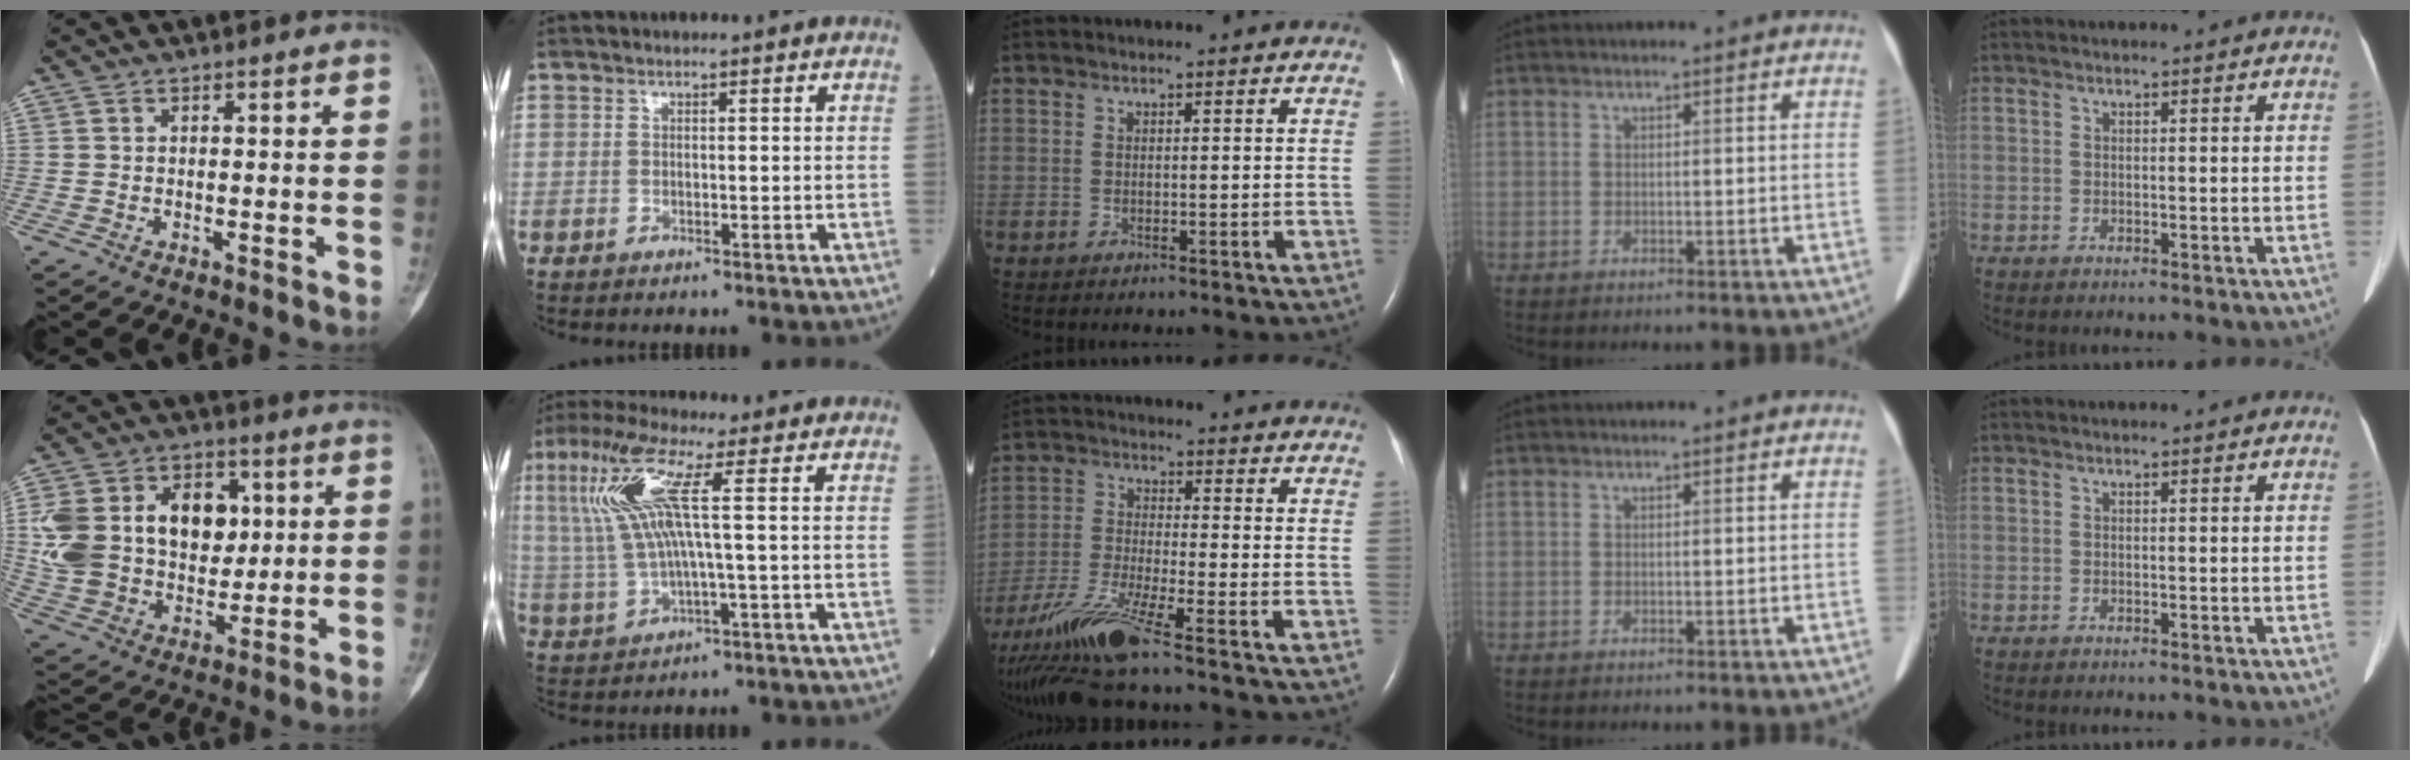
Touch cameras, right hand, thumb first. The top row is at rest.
{"thumb": {"total": 21.8, "force": [4.0, 15.8, 14.4], "torque": [-0.246, 0.010, 0.083]}, "index": {"total": 10.5, "force": [2.7, 0.4, 10.1], "torque": [-0.237, 0.019, 0.056]}, "middle": {"total": 12.1, "force": [-9.0, -0.8, 8.1], "torque": [-0.163, -0.025, -0.168]}}